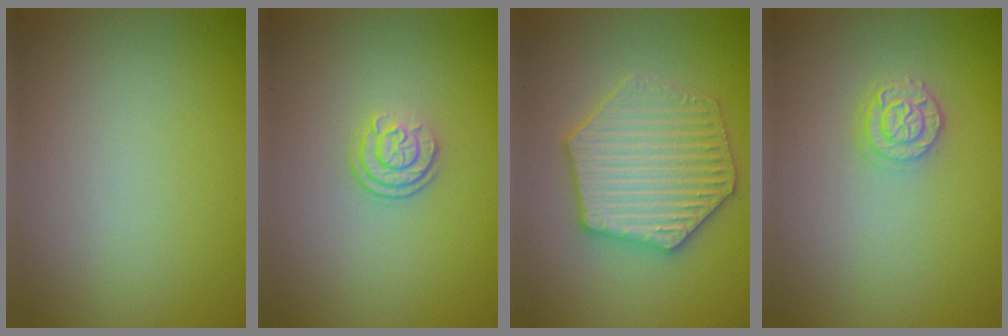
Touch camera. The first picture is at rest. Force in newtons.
{"total": 2.4, "press": 1.8, "slide": 1.5}
{"total": 6.3, "press": 6.2, "slide": 1.2}
{"total": 2.5, "press": 2.0, "slide": 1.4}